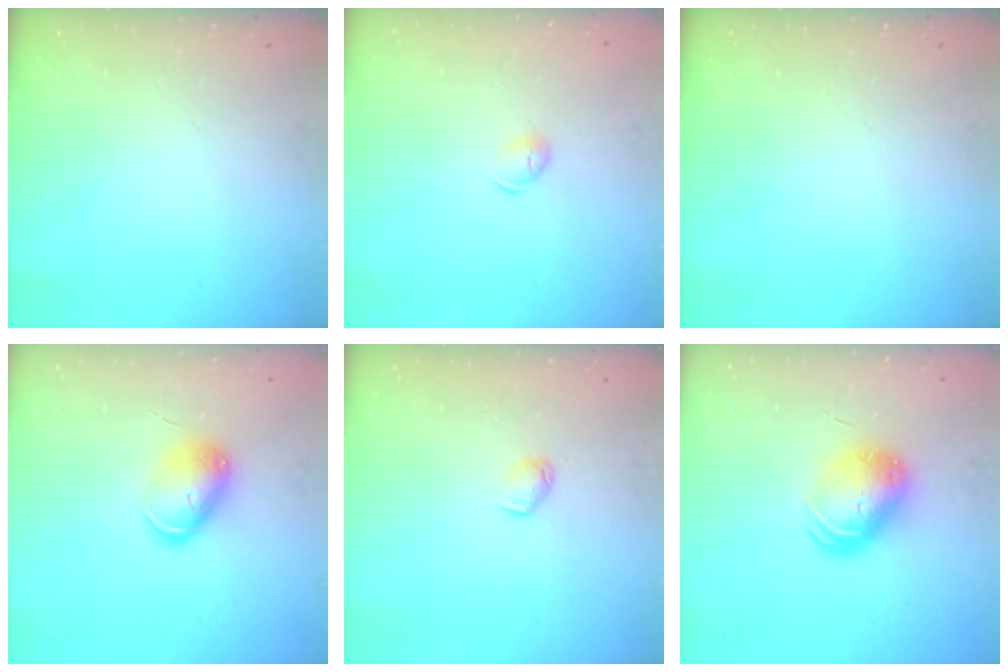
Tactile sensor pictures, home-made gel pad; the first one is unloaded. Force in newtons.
{"total": 5.8, "press": 5.8, "slide": 0.8}
{"total": 0.0}
{"total": 7.2, "press": 7.2, "slide": 0.9}
{"total": 3.4, "press": 3.3, "slide": 0.7}
{"total": 9.6, "press": 9.6, "slide": 0.6}